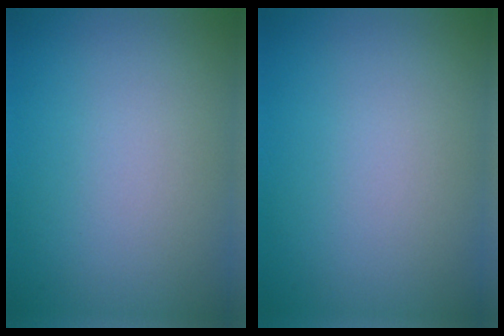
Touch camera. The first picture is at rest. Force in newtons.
{"total": 0.0}